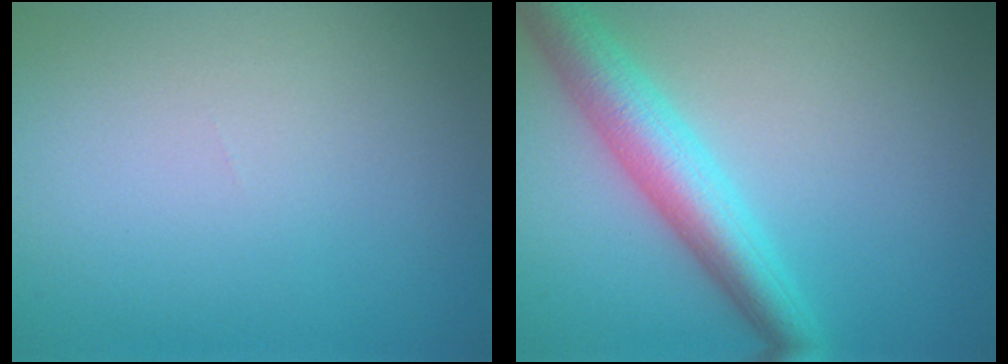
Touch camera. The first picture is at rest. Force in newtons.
{"total": 5.6, "press": 5.6, "slide": 0.2}